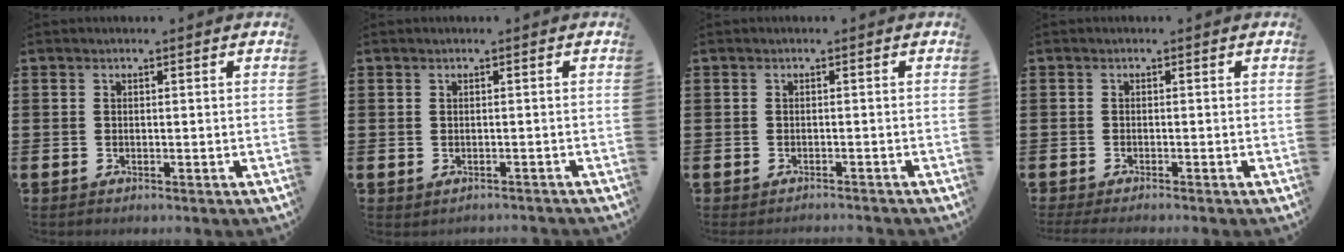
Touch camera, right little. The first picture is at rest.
{"total": 0.0}
{"total": 1.1, "force": [-1.0, -0.2, -0.1], "torque": [0.000, 0.002, -0.022]}
{"total": 0.9, "force": [-0.7, -0.2, 0.6], "torque": [-0.006, 0.003, -0.012]}